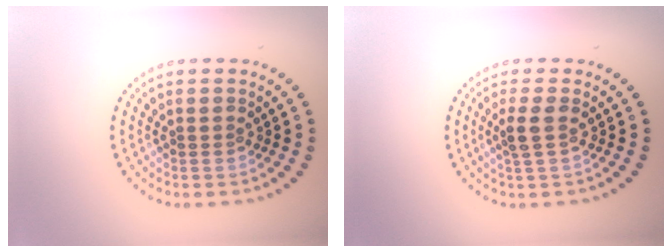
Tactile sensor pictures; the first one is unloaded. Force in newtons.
{"total": 1.7, "press": 1.5, "slide": 1.0}